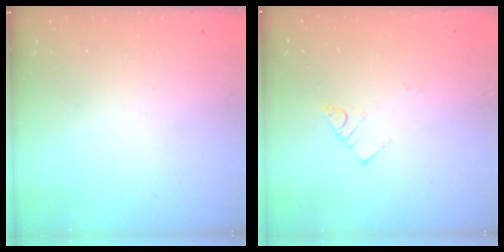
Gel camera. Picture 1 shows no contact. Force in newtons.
{"total": 2.9, "press": 2.9, "slide": 0.3}